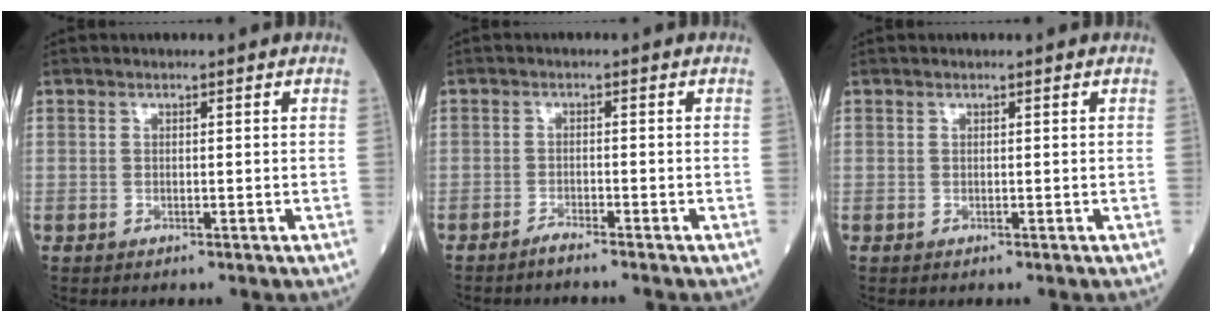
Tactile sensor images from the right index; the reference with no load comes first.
{"total": 1.9, "force": [-1.7, -0.5, 0.5], "torque": [-0.015, -0.001, -0.033]}
{"total": 0.0}